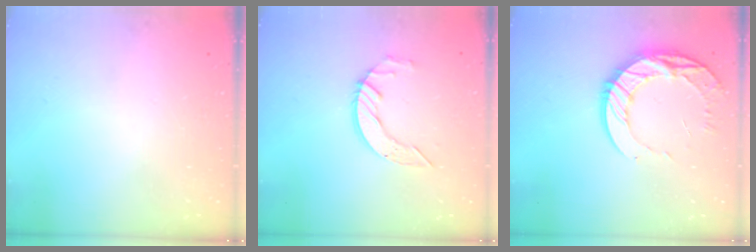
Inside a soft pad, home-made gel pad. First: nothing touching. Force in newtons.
{"total": 6.8, "press": 6.8, "slide": 0.3}
{"total": 14.7, "press": 14.6, "slide": 1.3}